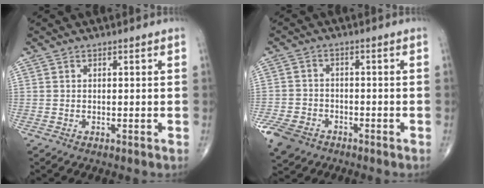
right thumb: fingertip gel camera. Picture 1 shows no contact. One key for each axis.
{"total": 8.0, "fx": -4.6, "fy": 5.7, "fz": 3.2, "tx": -0.071, "ty": 0.014, "tz": -0.080}